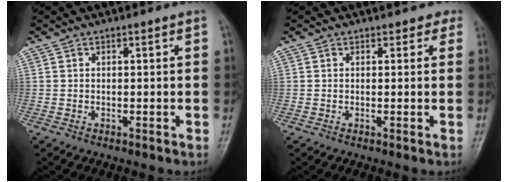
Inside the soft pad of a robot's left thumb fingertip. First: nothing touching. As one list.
[{"total": 1.5, "force": [1.1, 1.0, 0.3], "torque": [0.014, -0.005, 0.001]}]